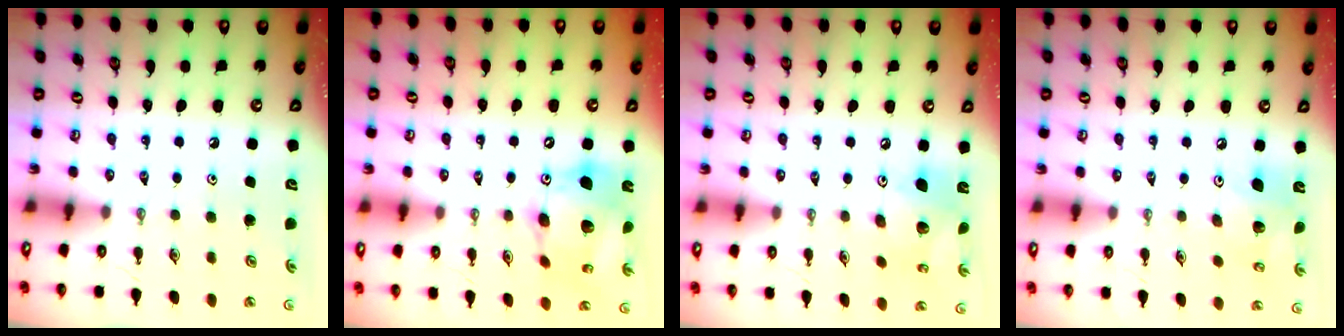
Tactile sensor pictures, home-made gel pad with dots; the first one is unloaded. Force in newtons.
{"total": 17.4, "press": 17.3, "slide": 2.2}
{"total": 11.7, "press": 11.6, "slide": 1.0}
{"total": 12.4, "press": 12.2, "slide": 2.1}